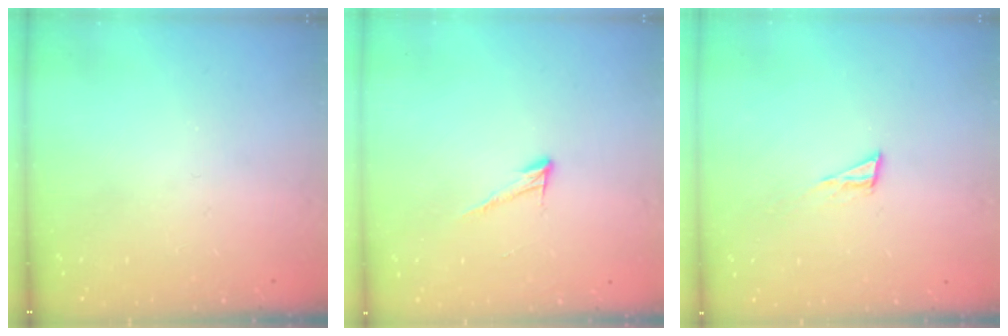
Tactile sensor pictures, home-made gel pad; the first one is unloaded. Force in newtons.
{"total": 6.6, "press": 6.6, "slide": 0.3}
{"total": 4.8, "press": 4.7, "slide": 0.6}